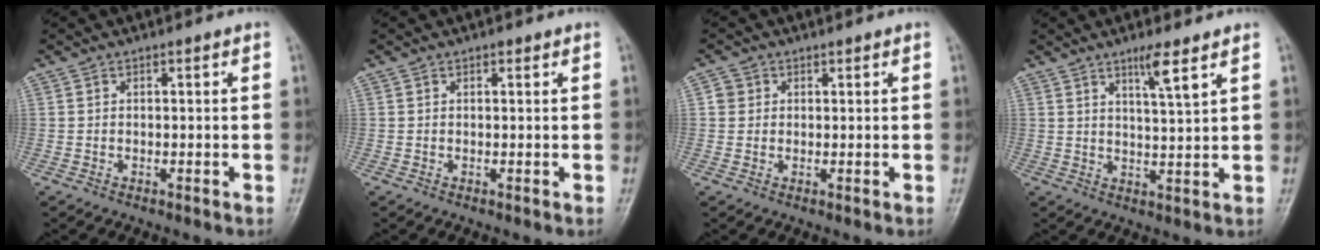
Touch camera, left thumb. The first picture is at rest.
{"total": 0.7, "force": [0.4, 0.3, 0.5], "torque": [-0.005, 0.000, 0.004]}
{"total": 2.1, "force": [0.6, 2.0, 0.5], "torque": [0.004, 0.000, 0.005]}
{"total": 5.3, "force": [3.4, 0.2, 4.1], "torque": [-0.073, -0.026, 0.061]}